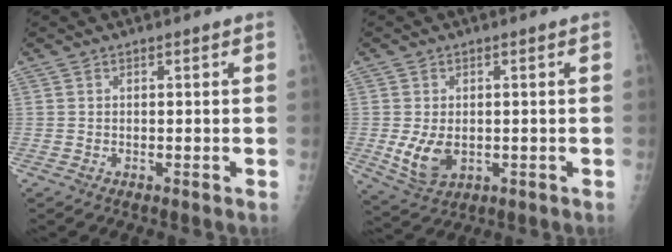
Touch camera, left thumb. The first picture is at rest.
{"total": 6.8, "force": [-0.8, 4.5, 5.0], "torque": [-0.088, -0.010, -0.002]}